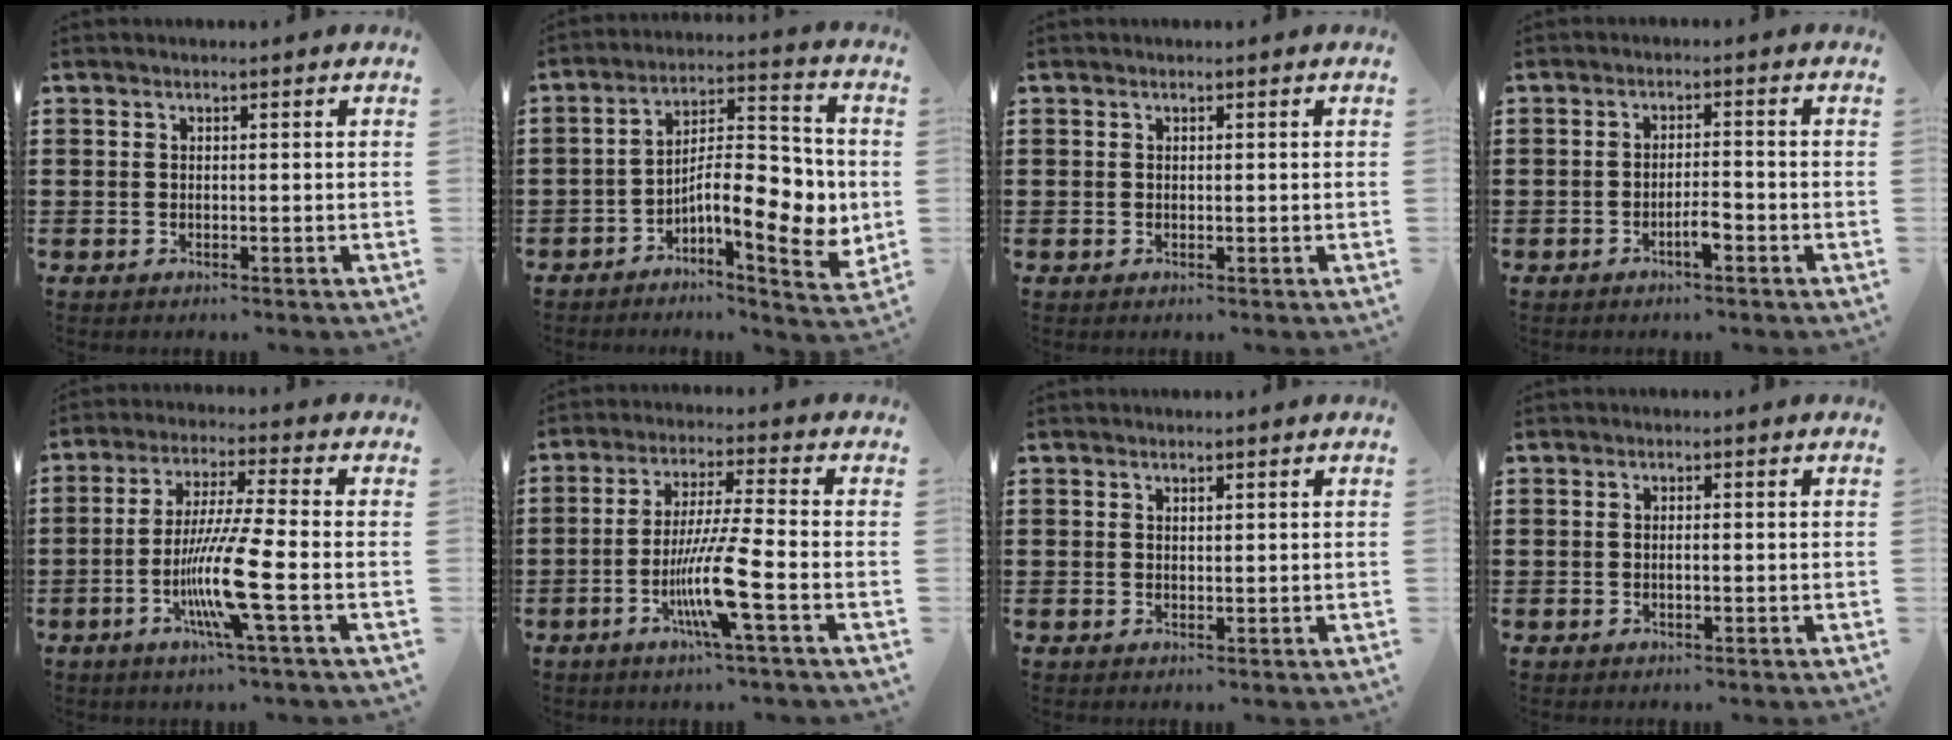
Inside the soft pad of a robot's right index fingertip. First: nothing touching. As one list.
[{"total": 11.3, "force": [-2.0, 4.3, 10.3], "torque": [-0.145, -0.013, -0.037]}, {"total": 0.0}, {"total": 3.0, "force": [-1.6, 0.6, 2.4], "torque": [-0.043, 0.004, -0.030]}, {"total": 10.6, "force": [-3.5, -0.1, 10.0], "torque": [-0.201, -0.019, -0.071]}, {"total": 9.7, "force": [-3.7, 0.1, 9.0], "torque": [-0.182, -0.017, -0.075]}, {"total": 0.5, "force": [0.4, 0.2, 0.3], "torque": [-0.006, 0.001, 0.008]}, {"total": 0.7, "force": [-0.3, 0.1, 0.6], "torque": [-0.012, -0.002, -0.004]}]